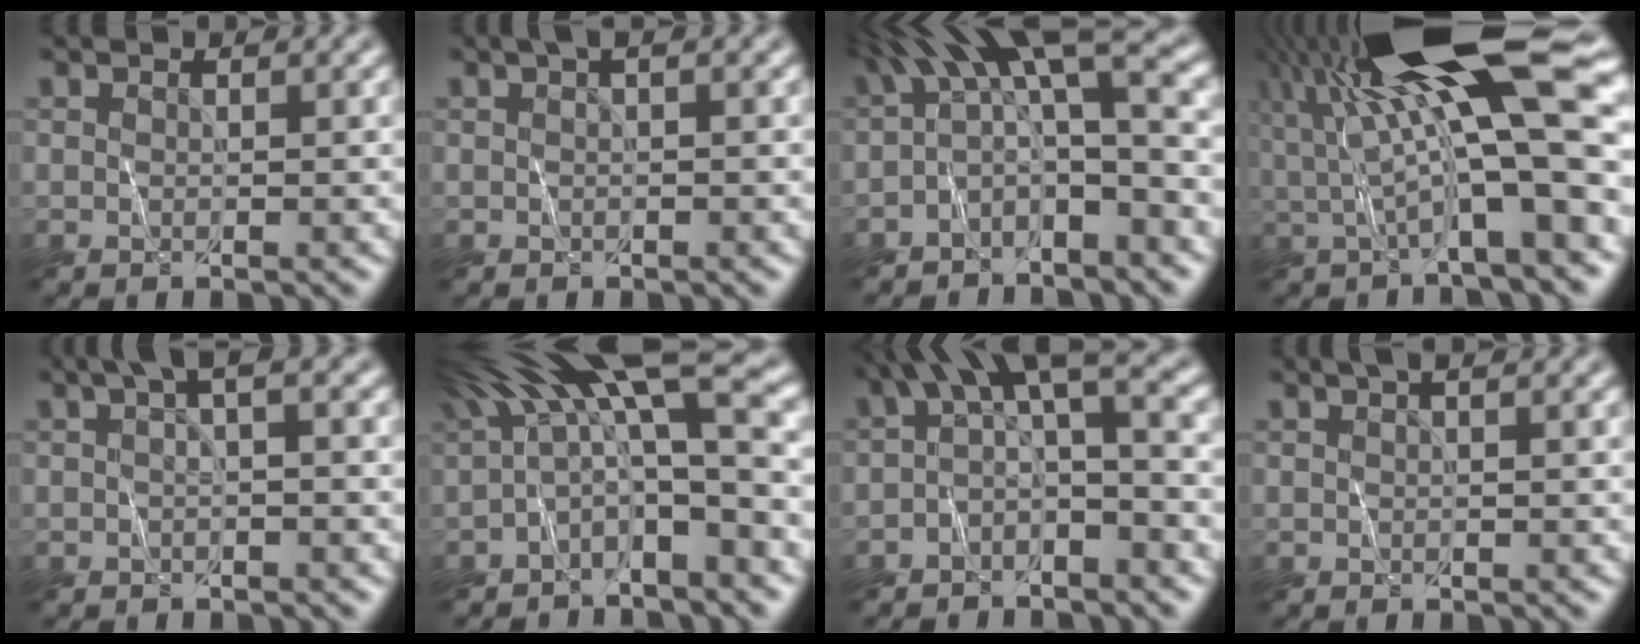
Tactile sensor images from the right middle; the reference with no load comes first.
{"total": 1.6, "force": [0.6, 0.5, 1.4], "torque": [-0.025, 0.006, 0.005]}
{"total": 8.9, "force": [-0.8, 2.6, 8.5], "torque": [-0.145, 0.026, -0.033]}
{"total": 16.5, "force": [4.9, 3.8, 15.3], "torque": [-0.246, 0.021, 0.081]}
{"total": 3.2, "force": [0.5, 0.9, 3.1], "torque": [-0.054, 0.010, -0.002]}
{"total": 11.2, "force": [0.4, 2.6, 10.9], "torque": [-0.180, 0.026, -0.002]}
{"total": 7.0, "force": [-0.6, 2.6, 6.5], "torque": [-0.107, 0.020, -0.031]}
{"total": 1.5, "force": [0.8, 0.3, 1.3], "torque": [-0.022, 0.007, 0.009]}